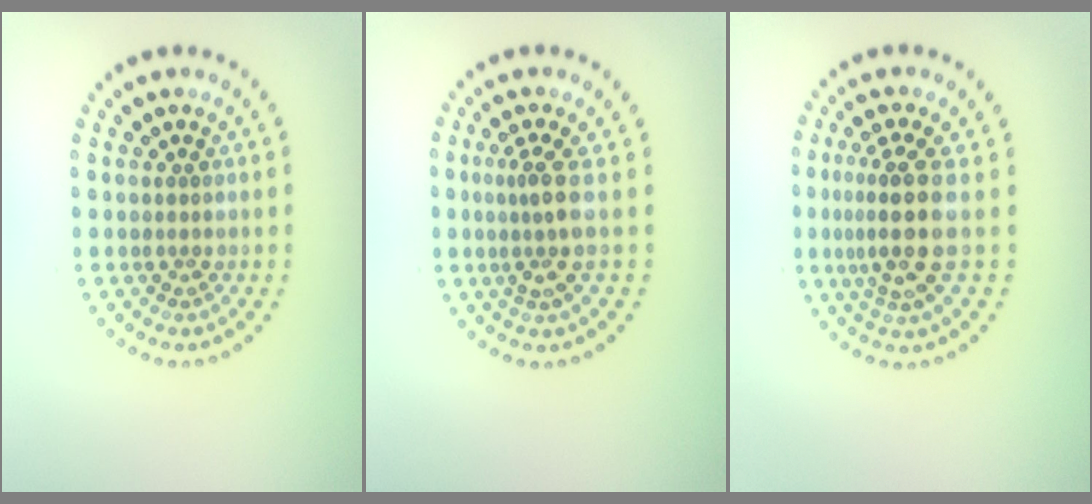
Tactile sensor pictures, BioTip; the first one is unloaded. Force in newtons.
{"total": 2.7, "press": 1.9, "slide": 1.9}
{"total": 4.2, "press": 3.4, "slide": 2.5}